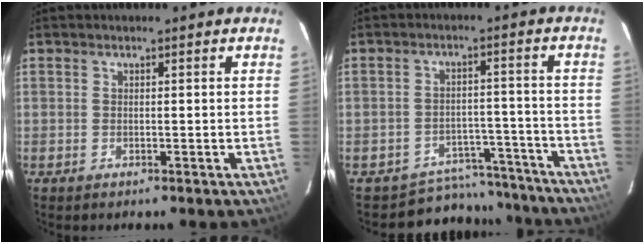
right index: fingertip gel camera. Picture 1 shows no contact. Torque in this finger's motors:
{"motor_torque": [0.07, -0.12, -0.03, -0.10]}